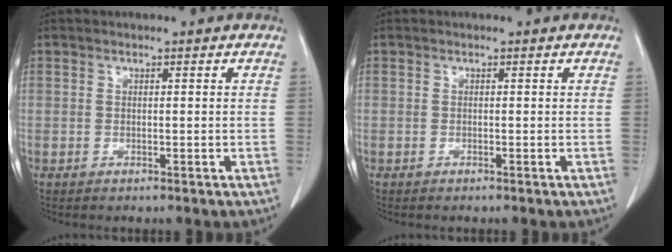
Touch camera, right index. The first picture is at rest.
{"total": 0.0}